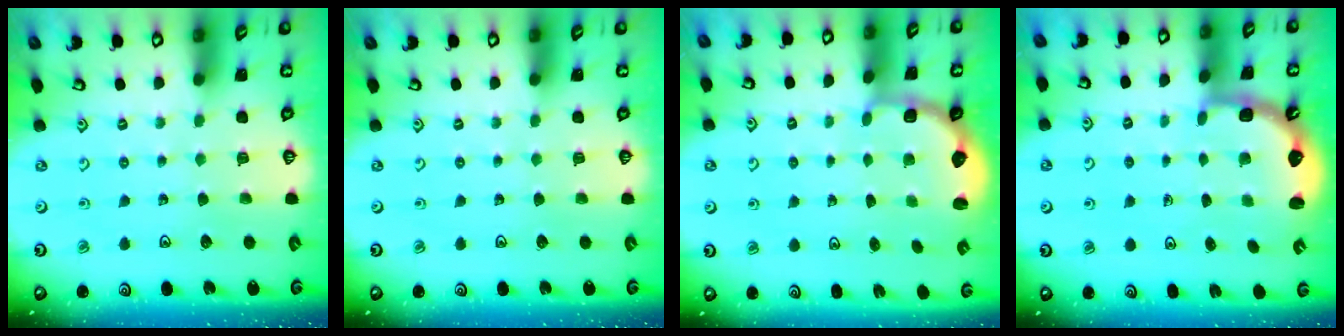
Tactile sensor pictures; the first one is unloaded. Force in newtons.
{"total": 0.0}
{"total": 2.9, "press": 2.4, "slide": 1.6}
{"total": 2.5, "press": 2.1, "slide": 1.3}